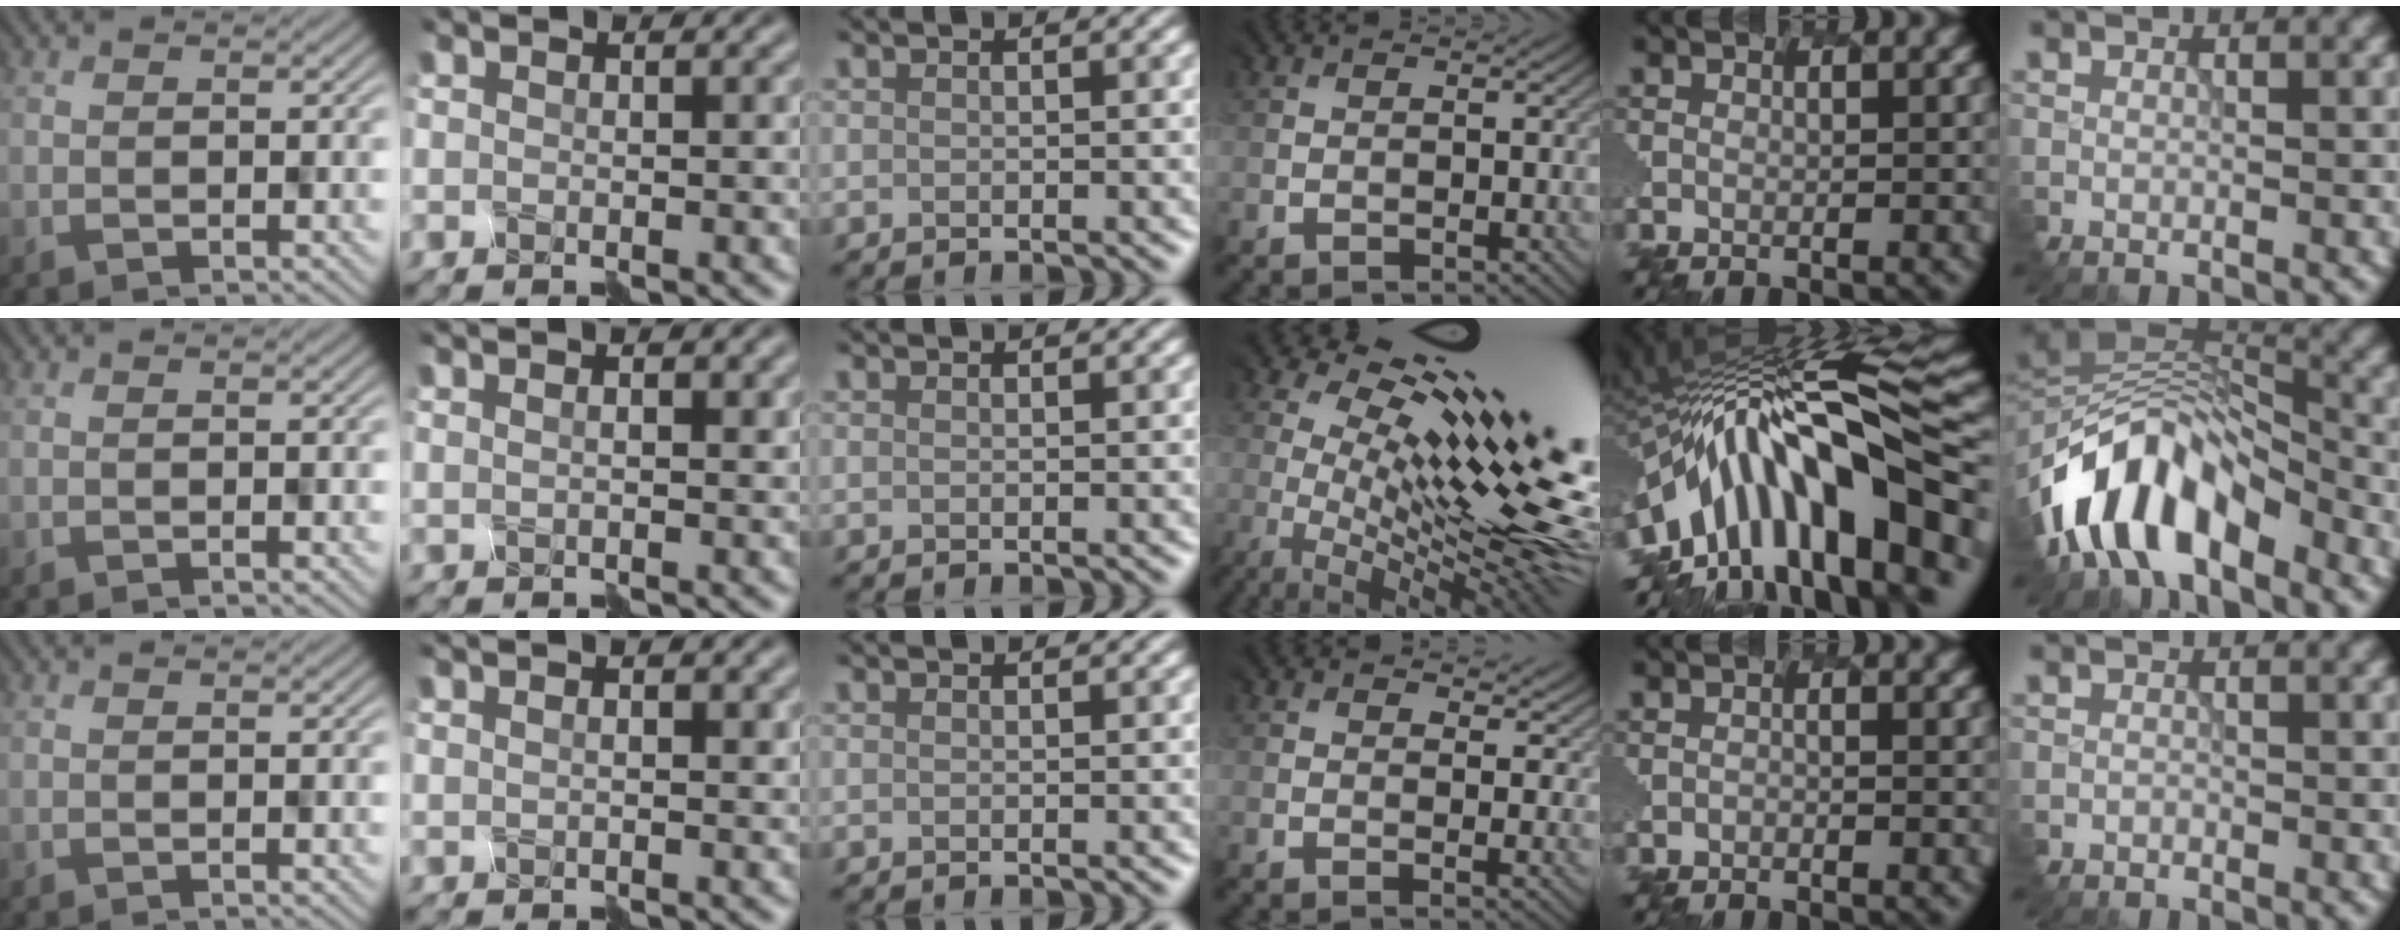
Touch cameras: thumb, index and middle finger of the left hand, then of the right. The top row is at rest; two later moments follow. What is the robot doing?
{"motion": "disassemble", "object": "hinged jar"}